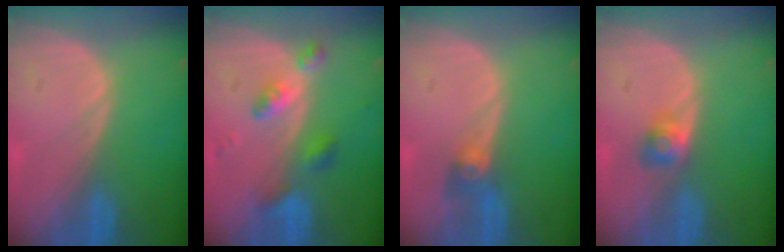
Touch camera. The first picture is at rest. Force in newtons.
{"total": 5.5, "press": 4.8, "slide": 2.7}
{"total": 3.0, "press": 2.6, "slide": 1.5}
{"total": 2.6, "press": 2.4, "slide": 1.0}